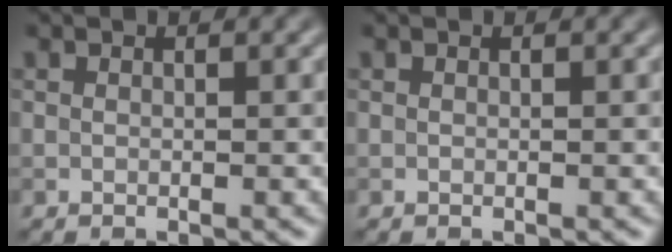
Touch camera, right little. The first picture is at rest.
{"total": 0.0}